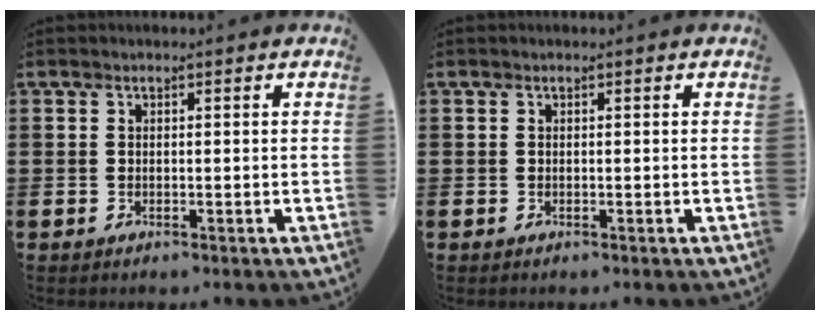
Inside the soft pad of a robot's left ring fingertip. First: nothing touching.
{"total": 0.0}